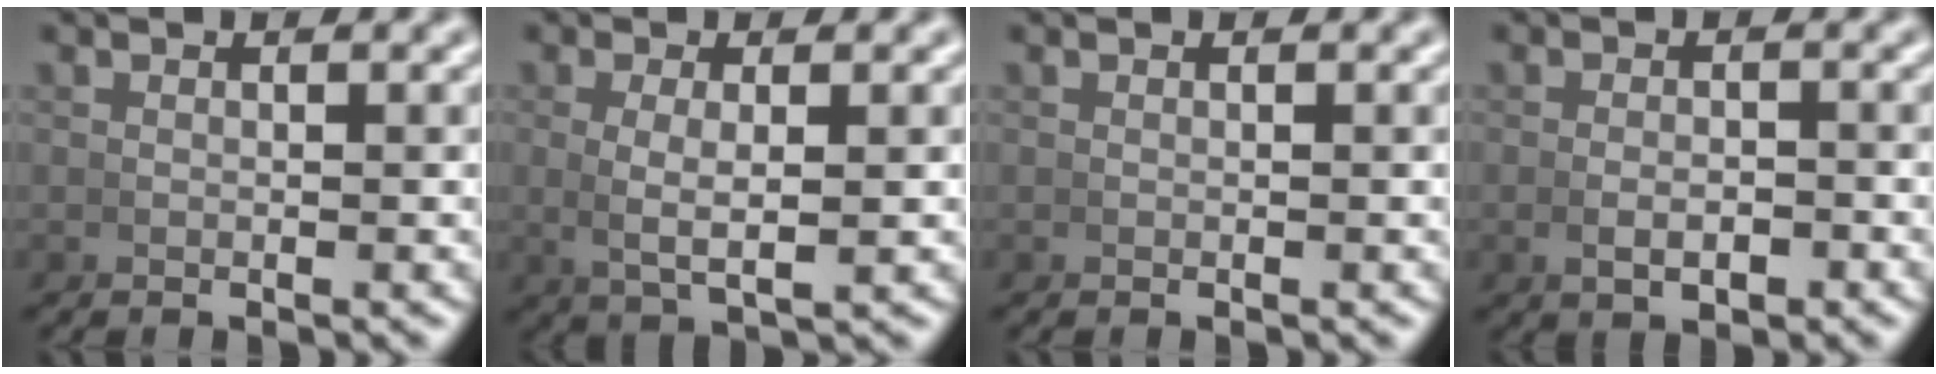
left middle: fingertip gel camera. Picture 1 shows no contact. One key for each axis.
{"total": 3.2, "fx": 0.5, "fy": 0.9, "fz": 3.0, "tx": -0.059, "ty": -0.007, "tz": 0.018}
{"total": 0.0}
{"total": 1.8, "fx": -0.7, "fy": 0.9, "fz": 1.4, "tx": -0.023, "ty": -0.003, "tz": -0.007}